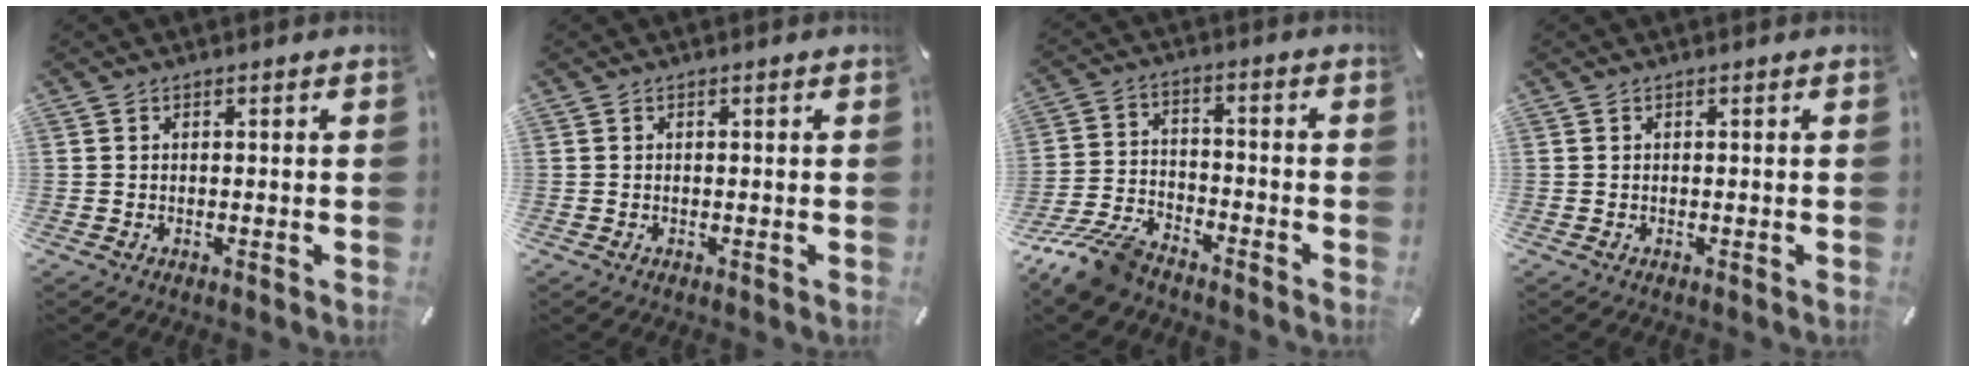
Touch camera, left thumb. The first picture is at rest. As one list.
[{"total": 0.0}, {"total": 10.7, "force": [-8.8, 4.0, 4.6], "torque": [-0.093, 0.043, -0.169]}, {"total": 0.0}]